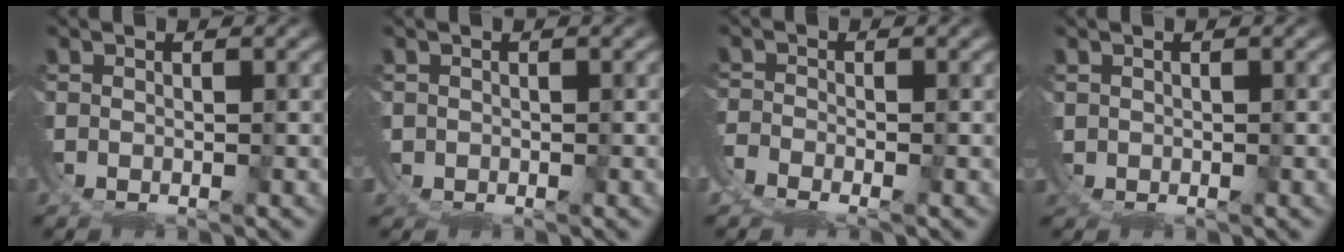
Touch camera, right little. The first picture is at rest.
{"total": 1.5, "force": [-0.1, 1.4, -0.4], "torque": [-0.011, -0.010, 0.004]}
{"total": 3.0, "force": [-2.5, 1.4, 0.9], "torque": [-0.021, -0.015, -0.040]}
{"total": 1.0, "force": [0.2, 0.9, -0.4], "torque": [-0.001, -0.002, 0.007]}